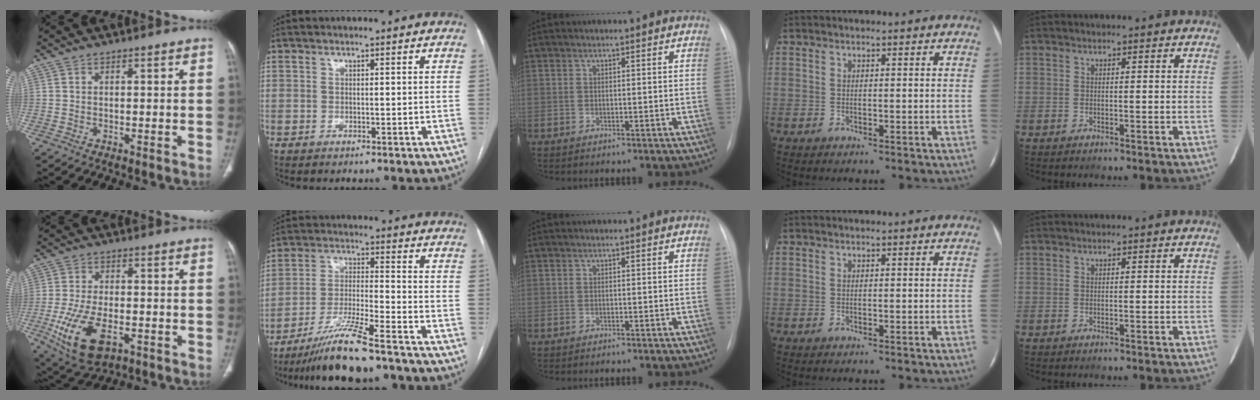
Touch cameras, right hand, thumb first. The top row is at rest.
{"thumb": {"total": 13.1, "force": [-4.7, 6.9, 10.1], "torque": [-0.200, 0.004, -0.072]}, "index": {"total": 10.7, "force": [-8.3, 0.0, 6.7], "torque": [-0.127, -0.025, -0.152]}}